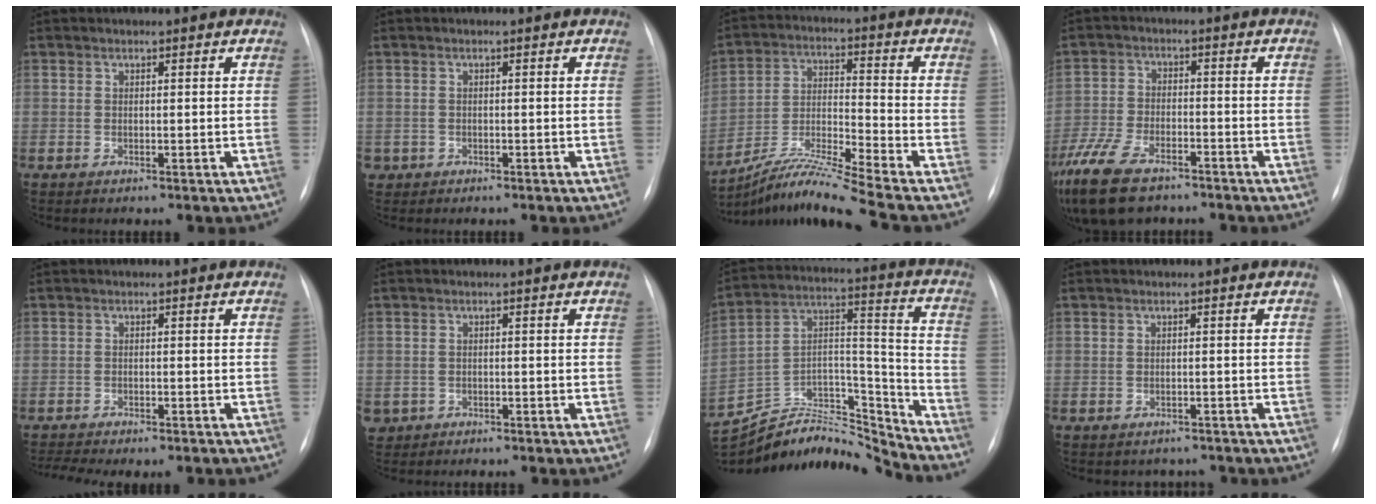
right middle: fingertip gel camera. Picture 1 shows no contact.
{"total": 1.2, "force": [-0.6, 1.1, 0.1], "torque": [-0.005, 0.004, -0.005]}
{"total": 12.5, "force": [-10.8, -2.3, 5.9], "torque": [-0.118, -0.009, -0.197]}
{"total": 13.8, "force": [-9.8, 5.8, 7.9], "torque": [-0.186, -0.021, -0.172]}
{"total": 6.1, "force": [-5.4, 0.9, 2.7], "torque": [-0.034, 0.003, -0.075]}
{"total": 3.3, "force": [-1.9, 2.7, 0.3], "torque": [-0.008, 0.003, -0.031]}
{"total": 19.6, "force": [-19.4, 1.6, 2.4], "torque": [-0.048, 0.059, -0.328]}
{"total": 2.5, "force": [-2.1, 1.3, -0.3], "torque": [0.003, 0.011, -0.028]}